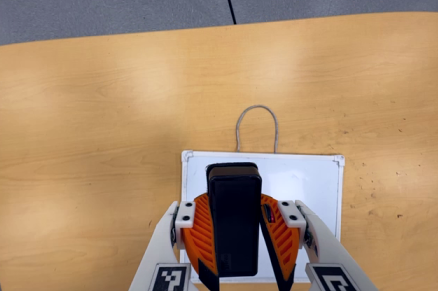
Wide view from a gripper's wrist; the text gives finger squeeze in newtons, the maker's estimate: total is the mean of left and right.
{"total": 9.7, "left": 9.8, "right": 9.7}